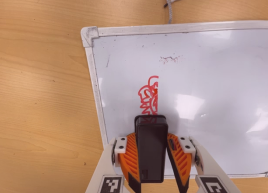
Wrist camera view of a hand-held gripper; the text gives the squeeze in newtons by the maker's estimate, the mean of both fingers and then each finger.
{"total": 14.3, "left": 16.6, "right": 12.0}